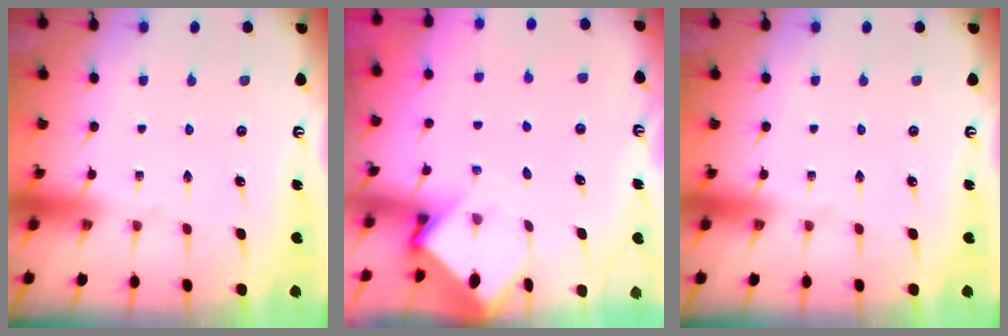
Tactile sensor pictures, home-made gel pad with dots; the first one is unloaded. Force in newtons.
{"total": 3.6, "press": 3.6, "slide": 0.3}
{"total": 0.0}